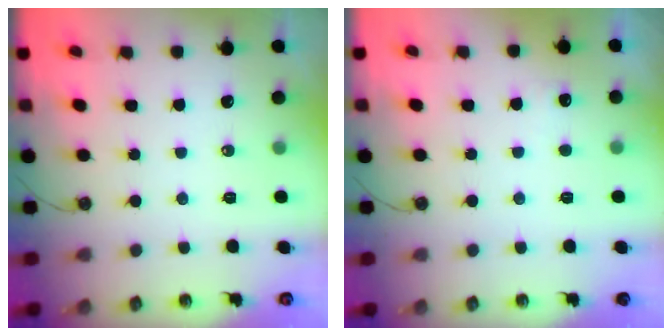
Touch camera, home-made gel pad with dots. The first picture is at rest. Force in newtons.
{"total": 2.7, "press": 2.5, "slide": 1.0}